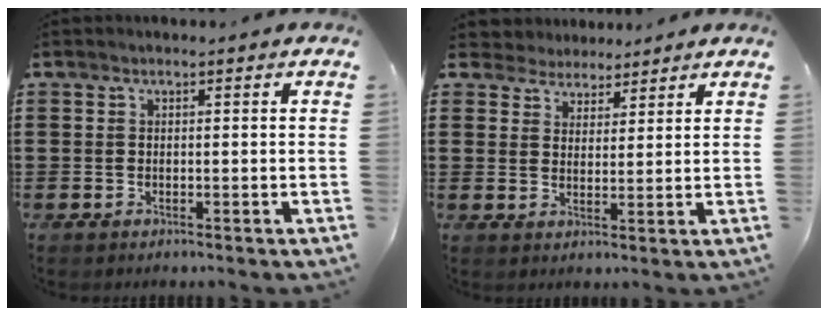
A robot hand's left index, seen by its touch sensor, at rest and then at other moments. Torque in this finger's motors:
{"motor_torque": [1.16, -0.97, 0.10, 0.01]}